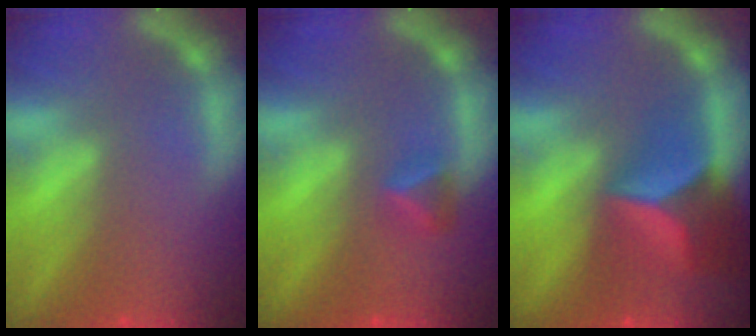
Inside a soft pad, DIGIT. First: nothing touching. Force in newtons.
{"total": 1.9}
{"total": 7.4}